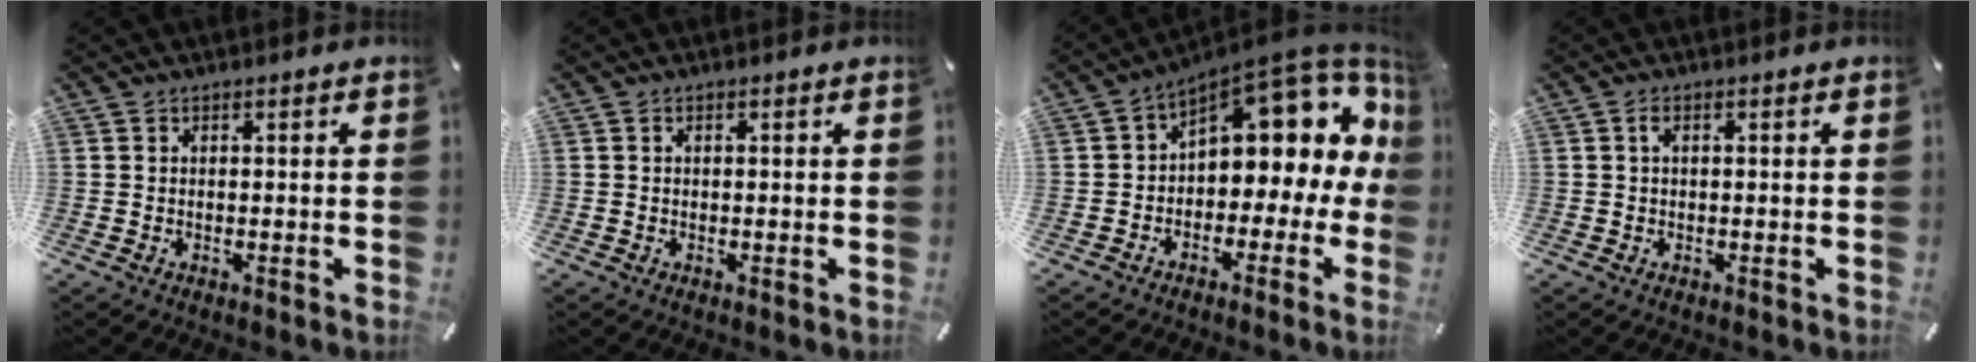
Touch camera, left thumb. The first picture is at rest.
{"total": 0.5, "force": [0.1, 0.3, 0.4], "torque": [-0.008, 0.001, 0.001]}
{"total": 12.9, "force": [6.7, 6.6, 8.8], "torque": [-0.117, -0.061, 0.110]}
{"total": 1.3, "force": [0.3, 0.6, 1.1], "torque": [-0.023, 0.005, 0.003]}